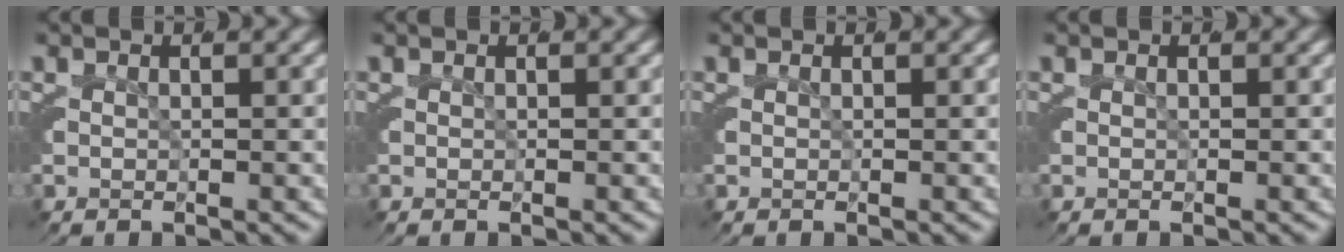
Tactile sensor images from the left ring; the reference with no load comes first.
{"total": 0.0}
{"total": 0.0}
{"total": 0.0}